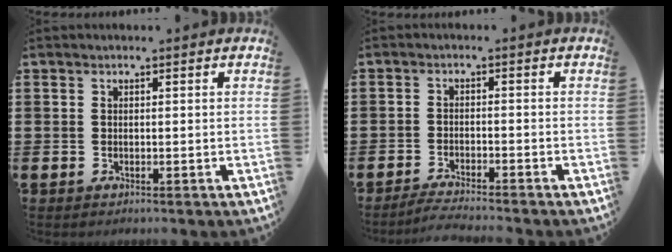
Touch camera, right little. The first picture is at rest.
{"total": 2.2, "force": [-2.1, -0.3, 0.4], "torque": [-0.007, 0.003, -0.043]}